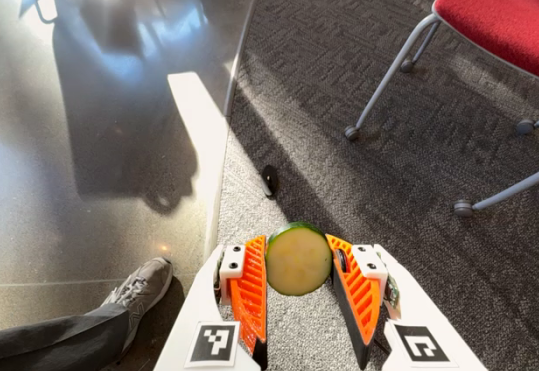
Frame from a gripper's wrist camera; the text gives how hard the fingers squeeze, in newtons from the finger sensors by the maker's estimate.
{"total": 8.3, "left": 8.5, "right": 8.2}